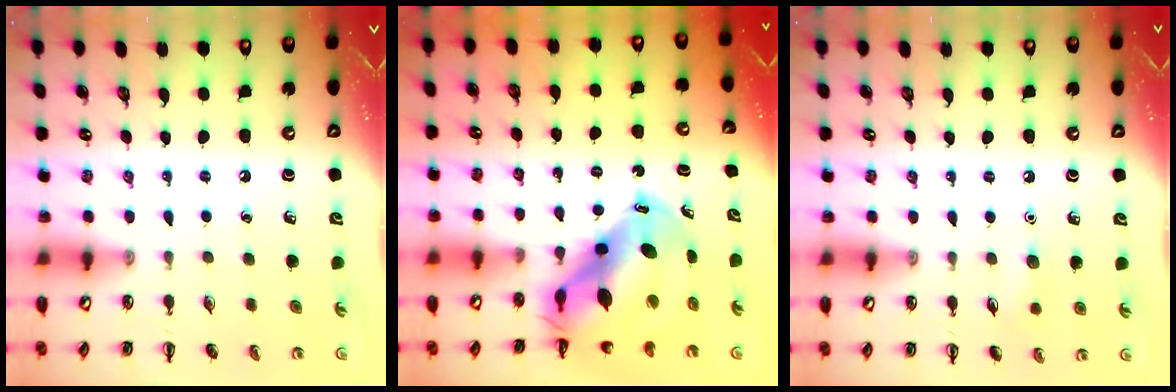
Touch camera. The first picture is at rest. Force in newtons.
{"total": 12.9, "press": 12.5, "slide": 3.5}
{"total": 5.9, "press": 5.7, "slide": 1.5}